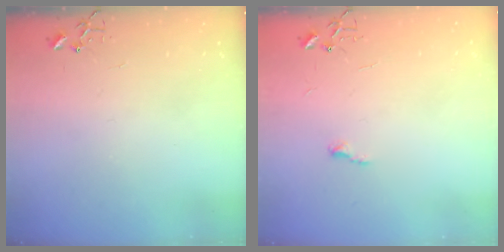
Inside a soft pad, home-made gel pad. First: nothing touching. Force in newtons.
{"total": 4.7, "press": 4.7, "slide": 0.7}